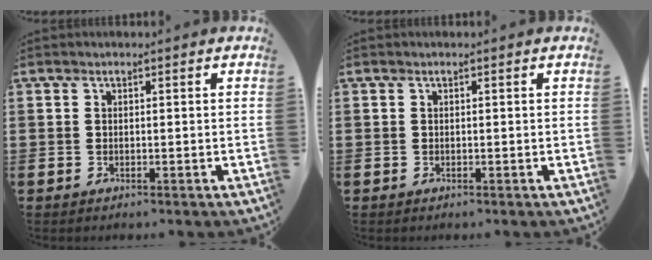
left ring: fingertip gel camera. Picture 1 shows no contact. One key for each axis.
{"total": 0.0}